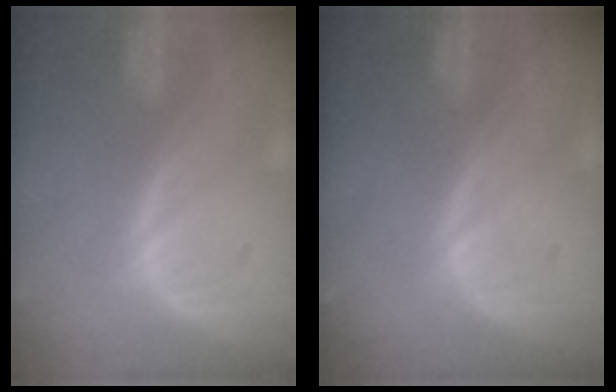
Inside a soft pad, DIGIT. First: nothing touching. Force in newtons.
{"total": 0.0}